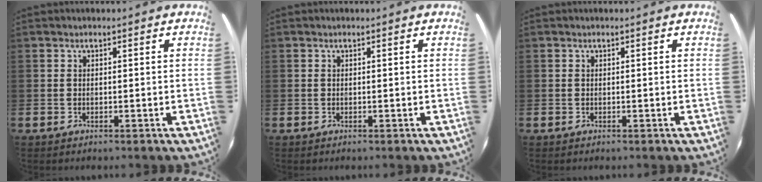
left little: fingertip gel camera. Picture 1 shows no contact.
{"total": 0.0}
{"total": 0.0}